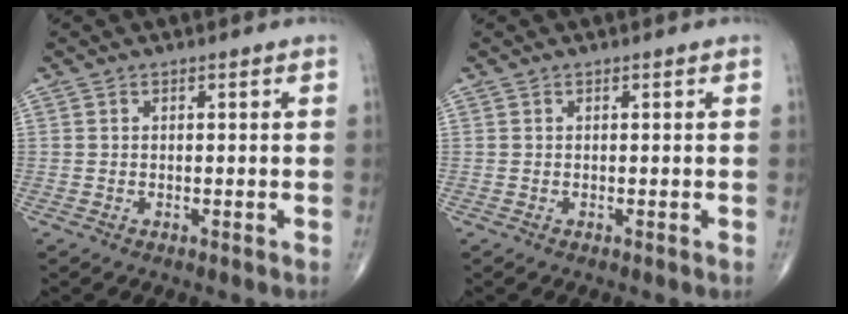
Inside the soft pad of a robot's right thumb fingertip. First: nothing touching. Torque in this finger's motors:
{"motor_torque": [0.00, 0.00, 0.00, 0.00, 0.00]}